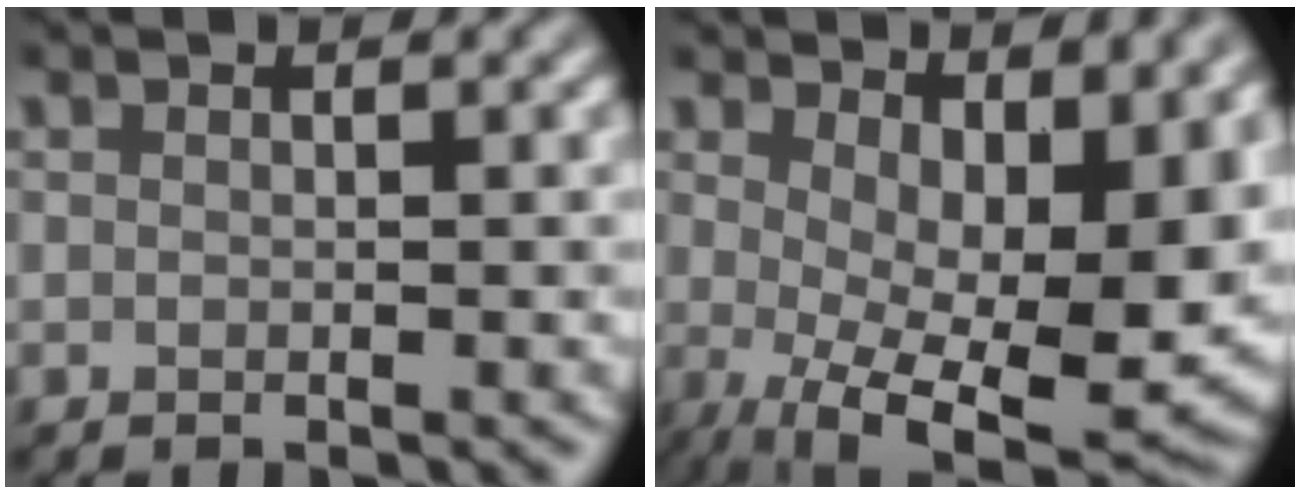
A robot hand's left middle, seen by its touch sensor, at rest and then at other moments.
{"total": 14.1, "force": [1.4, 6.6, 12.4], "torque": [-0.163, -0.024, 0.061]}